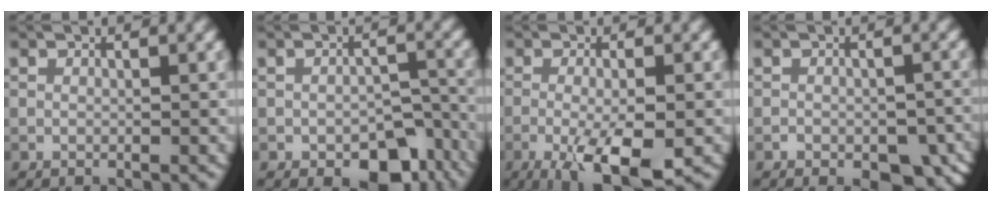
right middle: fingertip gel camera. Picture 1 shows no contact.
{"total": 5.8, "force": [-3.2, 3.2, 3.5], "torque": [-0.037, -0.009, -0.039]}
{"total": 7.0, "force": [-3.0, 1.9, 6.0], "torque": [-0.105, -0.008, -0.050]}
{"total": 6.1, "force": [-4.0, 3.3, 3.3], "torque": [-0.026, -0.001, -0.043]}